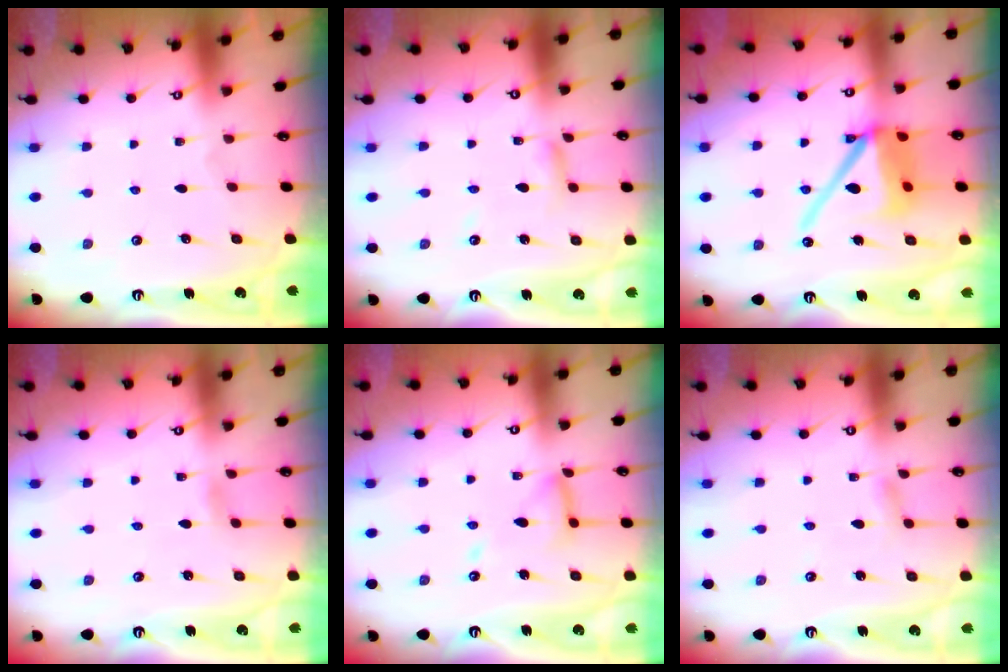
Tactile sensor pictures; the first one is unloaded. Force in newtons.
{"total": 4.6, "press": 4.6, "slide": 0.4}
{"total": 14.9, "press": 14.7, "slide": 2.4}
{"total": 2.5, "press": 2.4, "slide": 0.3}
{"total": 10.9, "press": 10.9, "slide": 0.9}
{"total": 3.8, "press": 3.8, "slide": 0.4}